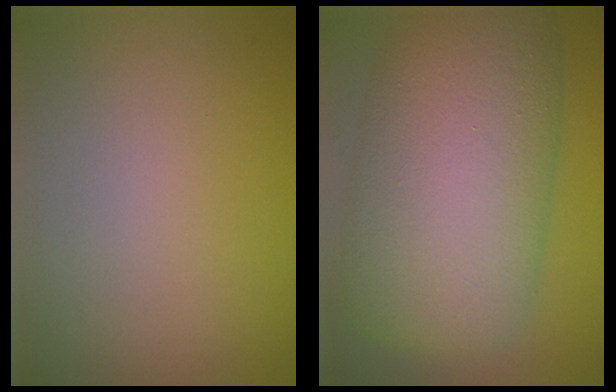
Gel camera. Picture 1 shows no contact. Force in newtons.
{"total": 14.0, "press": 14.0, "slide": 0.5}